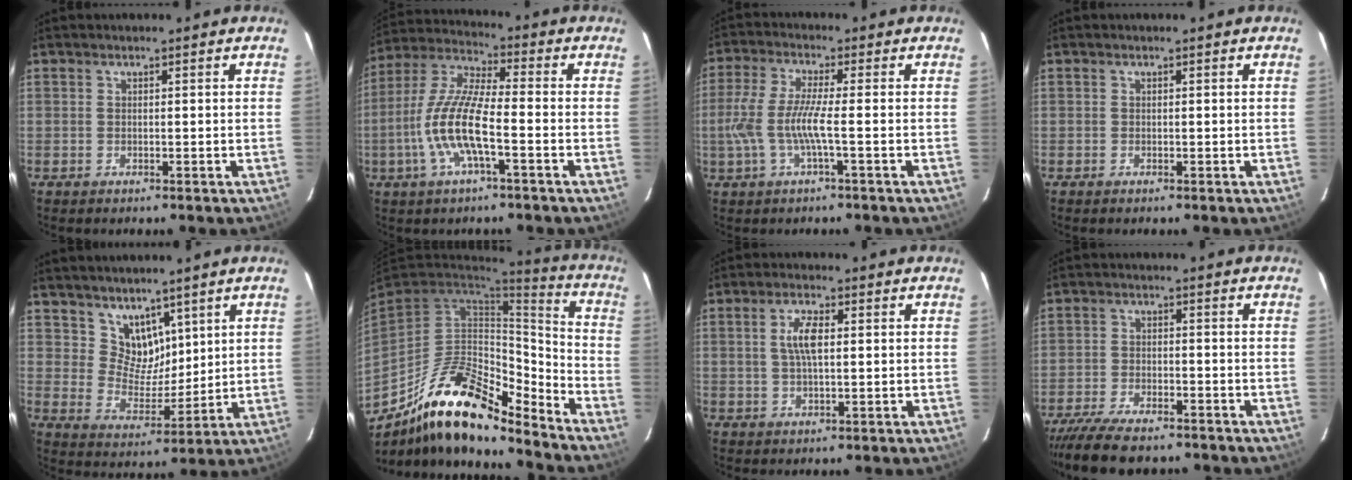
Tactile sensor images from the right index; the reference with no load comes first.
{"total": 12.5, "force": [-3.9, 2.6, 11.6], "torque": [-0.246, -0.002, -0.079]}
{"total": 7.7, "force": [-1.9, 0.2, 7.5], "torque": [-0.165, -0.005, -0.032]}
{"total": 0.0}
{"total": 7.7, "force": [5.3, 5.1, 2.1], "torque": [-0.026, 0.000, 0.107]}
{"total": 20.9, "force": [-15.1, 7.0, 12.6], "torque": [-0.232, -0.001, -0.262]}
{"total": 4.8, "force": [0.8, 1.7, 4.4], "torque": [-0.087, 0.007, 0.016]}
{"total": 11.7, "force": [-9.9, 3.4, 5.2], "torque": [-0.122, -0.024, -0.167]}